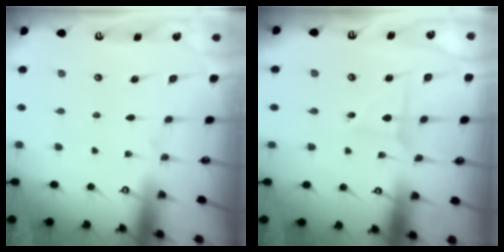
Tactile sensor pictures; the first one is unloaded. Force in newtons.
{"total": 1.9, "press": 1.9, "slide": 0.2}